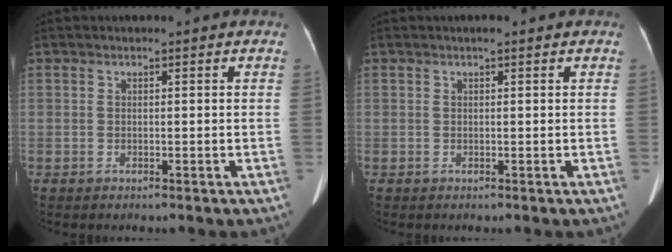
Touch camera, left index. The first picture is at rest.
{"total": 0.6, "force": [0.3, 0.0, 0.5], "torque": [-0.011, 0.004, 0.006]}